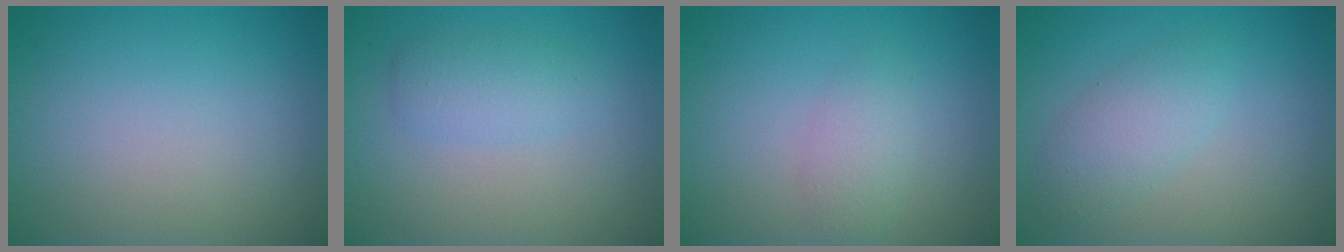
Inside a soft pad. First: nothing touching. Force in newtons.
{"total": 2.3, "press": 2.2, "slide": 0.2}
{"total": 2.0, "press": 2.0, "slide": 0.1}
{"total": 2.8, "press": 2.8, "slide": 0.1}